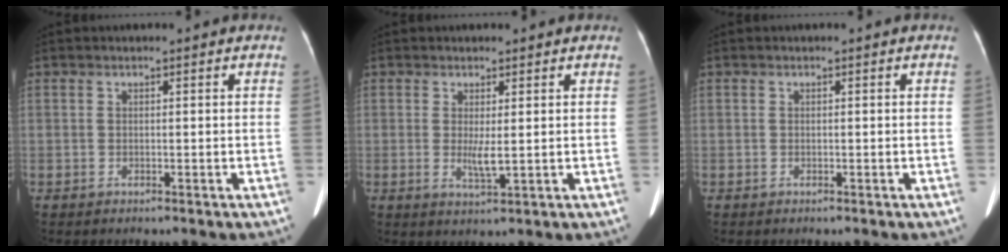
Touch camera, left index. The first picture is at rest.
{"total": 2.6, "force": [0.3, 0.3, 2.6], "torque": [-0.052, -0.007, 0.012]}
{"total": 0.0}